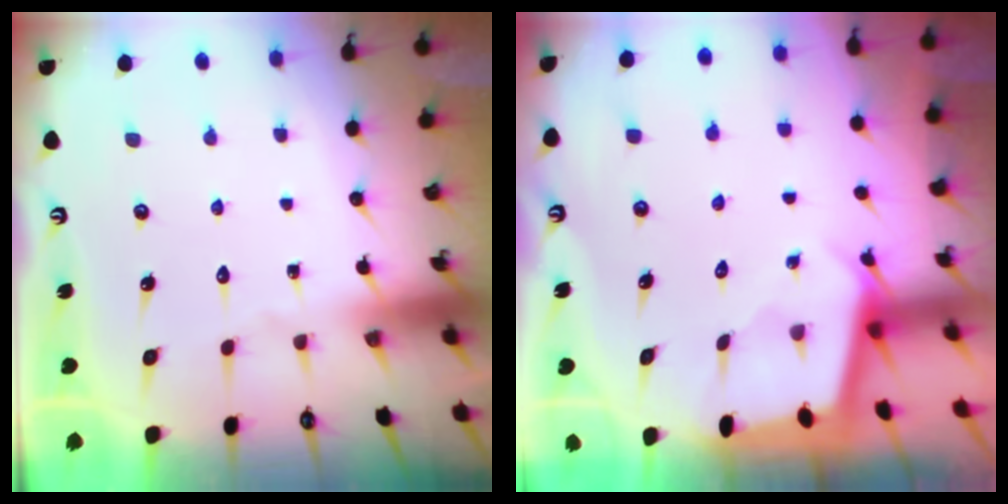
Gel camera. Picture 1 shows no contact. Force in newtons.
{"total": 1.8, "press": 1.8, "slide": 0.2}